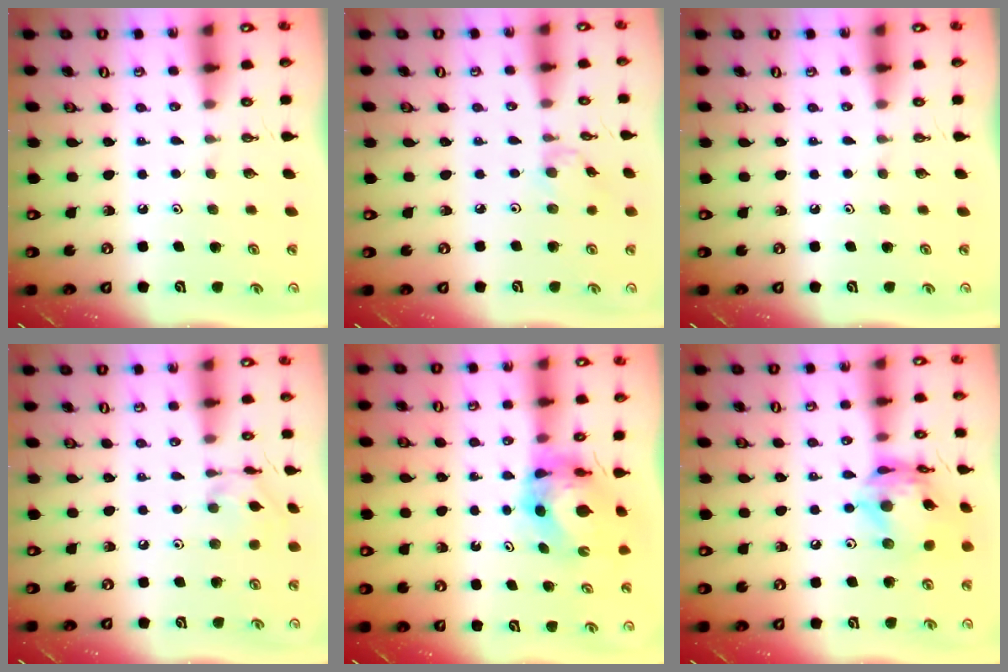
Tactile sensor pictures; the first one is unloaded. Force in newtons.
{"total": 1.5, "press": 1.4, "slide": 0.4}
{"total": 0.0}
{"total": 5.3, "press": 5.3, "slide": 0.2}
{"total": 7.6, "press": 7.6, "slide": 0.6}
{"total": 14.8, "press": 14.7, "slide": 1.3}